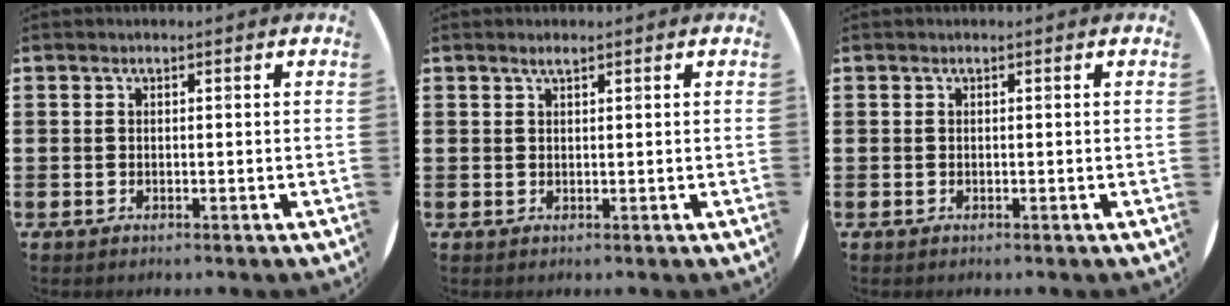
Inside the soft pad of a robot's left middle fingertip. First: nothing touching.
{"total": 1.1, "force": [0.9, 0.1, 0.6], "torque": [-0.011, 0.003, 0.015]}
{"total": 0.0}